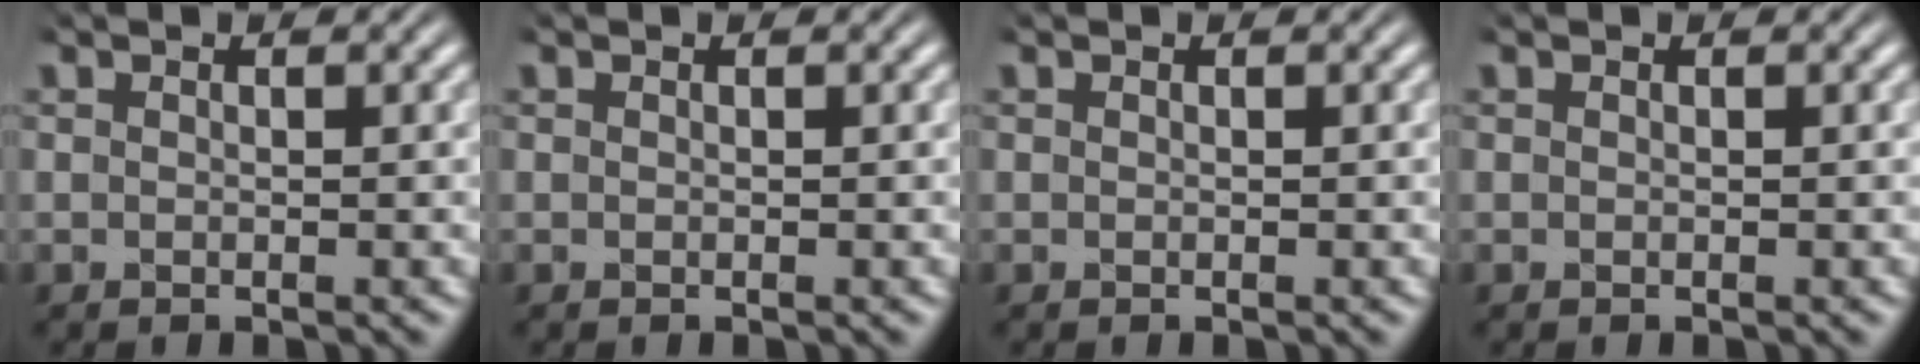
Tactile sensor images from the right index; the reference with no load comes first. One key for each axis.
{"total": 0.0}
{"total": 0.0}
{"total": 0.0}